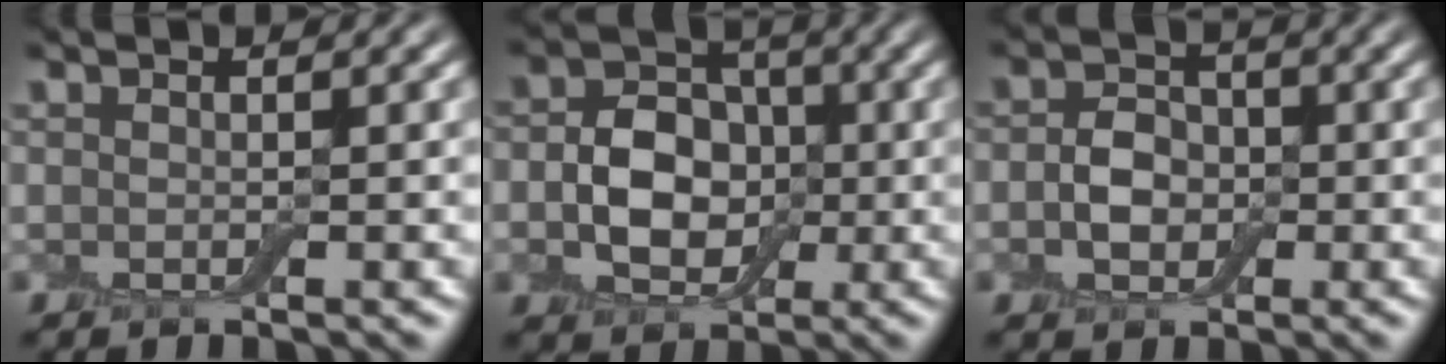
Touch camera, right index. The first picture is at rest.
{"total": 5.5, "force": [-0.5, 4.4, 3.3], "torque": [-0.049, 0.005, -0.013]}
{"total": 2.7, "force": [-0.5, 2.3, 1.3], "torque": [-0.023, 0.006, -0.015]}